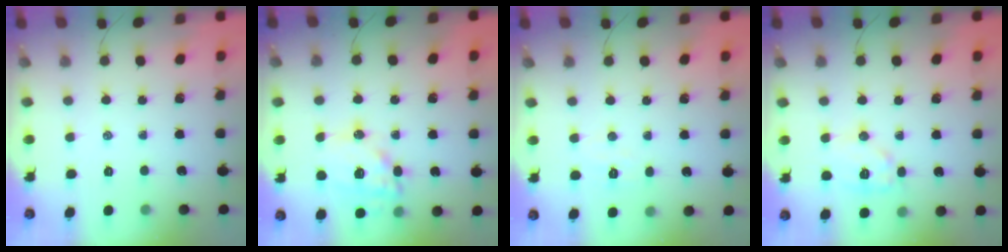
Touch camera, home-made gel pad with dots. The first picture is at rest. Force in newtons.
{"total": 13.5, "press": 13.4, "slide": 2.2}
{"total": 3.4, "press": 3.3, "slide": 0.8}
{"total": 9.4, "press": 9.4, "slide": 0.4}